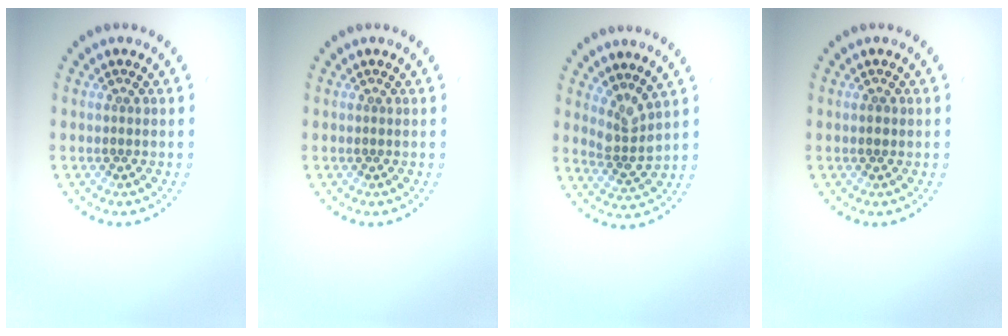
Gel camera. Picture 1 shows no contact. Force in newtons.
{"total": 0.0}
{"total": 2.7, "press": 2.0, "slide": 1.8}
{"total": 0.7, "press": 0.7, "slide": 0.2}